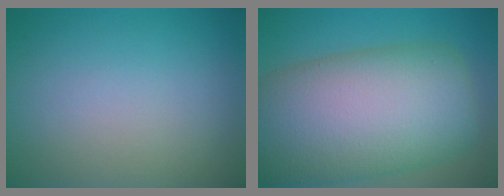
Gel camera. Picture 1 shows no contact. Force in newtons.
{"total": 15.4, "press": 15.3, "slide": 0.5}